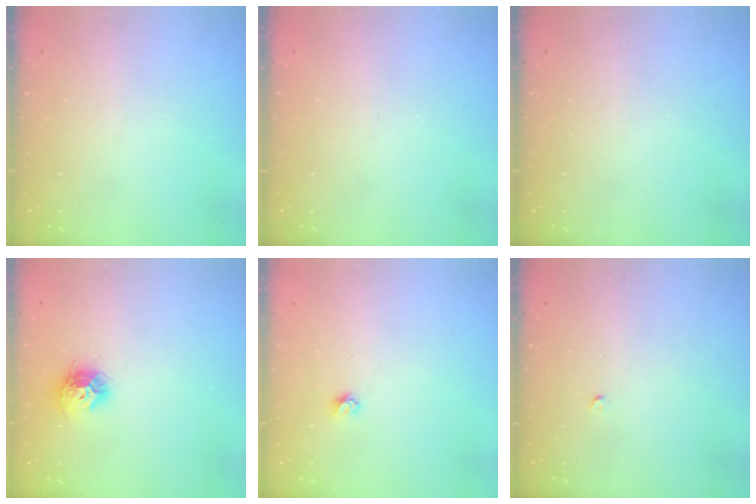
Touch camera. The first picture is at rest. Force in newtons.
{"total": 0.0}
{"total": 0.0}
{"total": 9.9, "press": 9.8, "slide": 0.5}
{"total": 3.4, "press": 3.4, "slide": 0.4}
{"total": 2.0, "press": 2.0, "slide": 0.3}